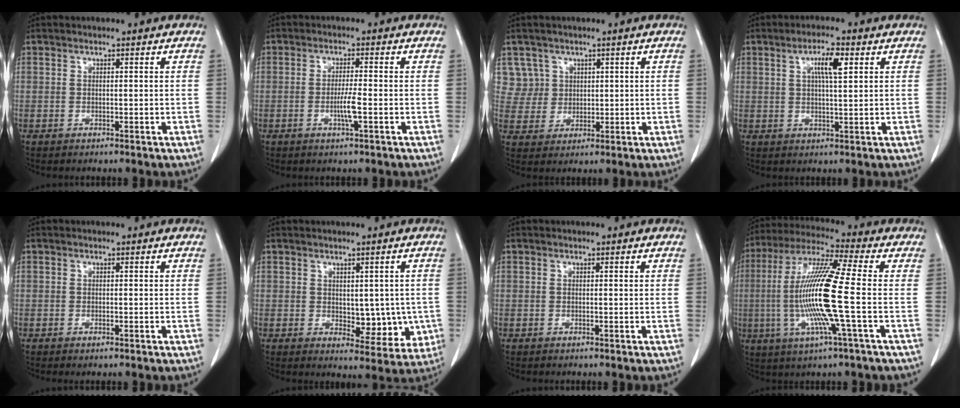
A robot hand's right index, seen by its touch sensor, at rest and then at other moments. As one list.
[{"total": 3.3, "force": [-1.0, -0.2, 3.1], "torque": [-0.061, -0.005, -0.019]}, {"total": 5.0, "force": [2.3, 4.4, -0.4], "torque": [0.020, 0.008, 0.050]}, {"total": 4.9, "force": [1.8, 0.7, 4.5], "torque": [-0.082, 0.002, 0.031]}, {"total": 0.6, "force": [-0.4, 0.1, 0.4], "torque": [-0.010, -0.002, -0.004]}, {"total": 6.9, "force": [-0.4, 3.9, 5.7], "torque": [-0.051, -0.005, 0.008]}, {"total": 0.0}, {"total": 15.4, "force": [-2.0, -0.6, 15.3], "torque": [-0.313, -0.006, -0.052]}]